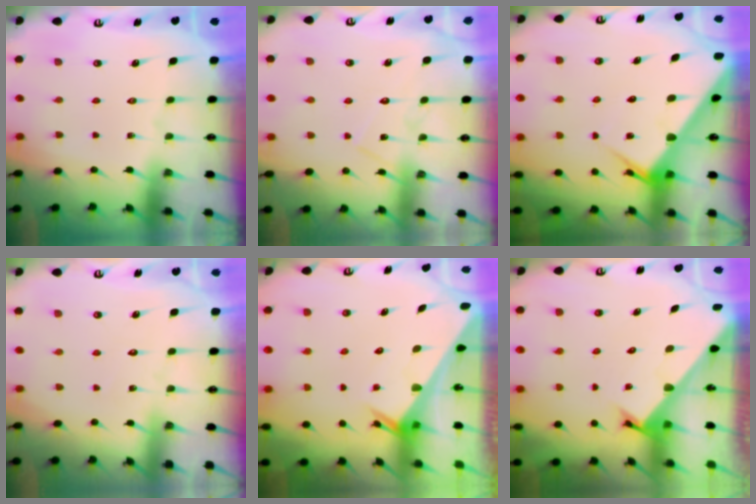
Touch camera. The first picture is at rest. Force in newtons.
{"total": 9.9, "press": 9.9, "slide": 0.6}
{"total": 5.8, "press": 5.8, "slide": 0.5}
{"total": 2.6, "press": 2.6, "slide": 0.2}
{"total": 2.5, "press": 2.5, "slide": 0.1}
{"total": 2.3, "press": 2.3, "slide": 0.2}